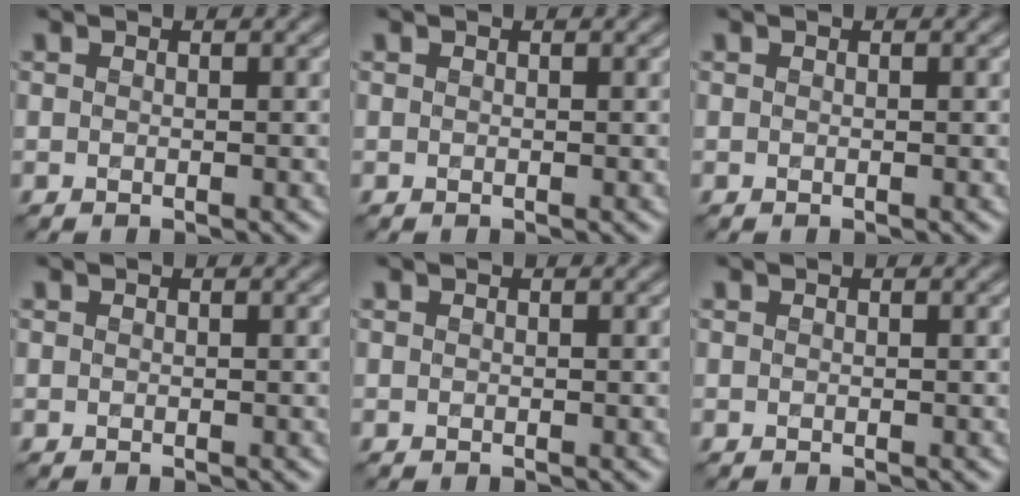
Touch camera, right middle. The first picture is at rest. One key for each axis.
{"total": 0.0}
{"total": 0.0}
{"total": 0.0}
{"total": 0.0}
{"total": 0.0}